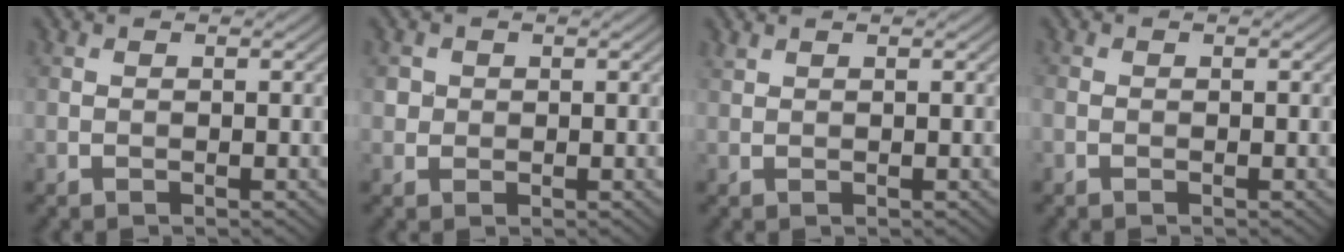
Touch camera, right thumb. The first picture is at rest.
{"total": 1.7, "force": [0.3, 1.6, 0.3], "torque": [-0.005, -0.003, 0.005]}
{"total": 0.7, "force": [0.7, 0.1, 0.1], "torque": [-0.008, 0.003, 0.018]}
{"total": 0.8, "force": [-0.5, 0.5, 0.4], "torque": [-0.012, -0.002, -0.011]}